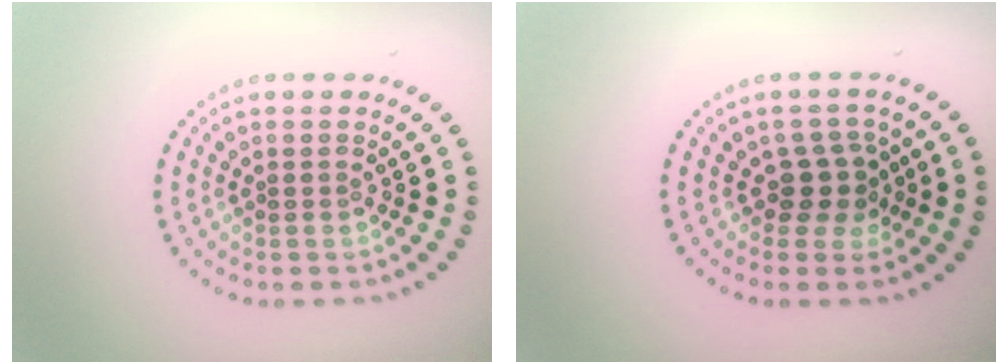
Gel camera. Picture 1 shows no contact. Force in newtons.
{"total": 2.6, "press": 2.0, "slide": 1.6}